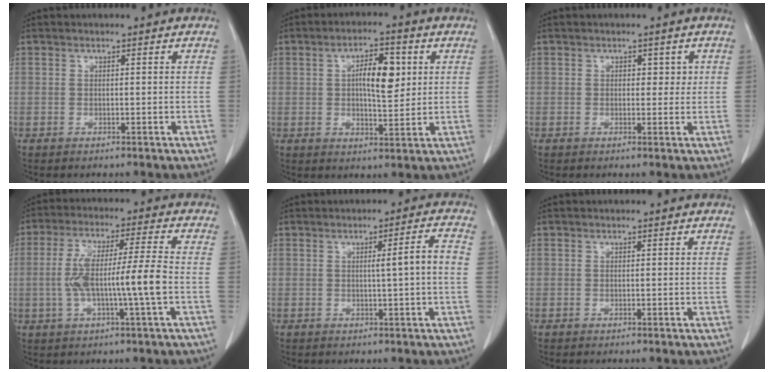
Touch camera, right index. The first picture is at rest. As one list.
[{"total": 7.5, "force": [1.6, 2.6, 6.8], "torque": [-0.114, 0.008, 0.026]}, {"total": 2.2, "force": [0.6, 1.5, 1.5], "torque": [-0.011, 0.002, 0.004]}, {"total": 10.5, "force": [-1.7, -0.1, 10.4], "torque": [-0.201, 0.010, -0.034]}, {"total": 4.2, "force": [0.0, -0.7, 4.2], "torque": [-0.063, 0.004, 0.002]}, {"total": 0.0}]